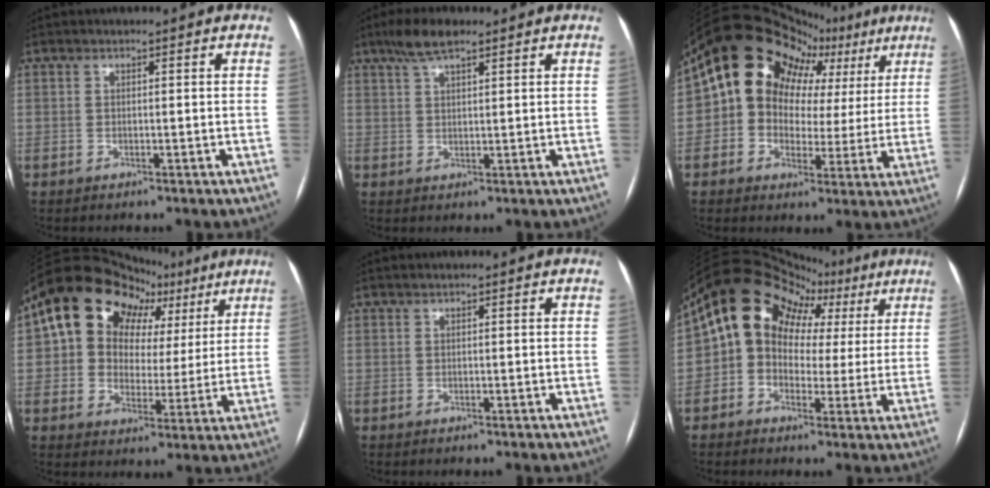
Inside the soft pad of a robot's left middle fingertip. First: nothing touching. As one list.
[{"total": 4.9, "force": [3.4, 1.1, 3.2], "torque": [-0.069, 0.015, 0.064]}, {"total": 17.7, "force": [9.2, 12.1, 9.0], "torque": [-0.133, 0.061, 0.117]}, {"total": 16.5, "force": [8.1, 12.2, 7.6], "torque": [-0.094, 0.061, 0.117]}, {"total": 0.0}, {"total": 16.0, "force": [5.9, 12.8, 7.5], "torque": [-0.120, 0.078, 0.082]}]